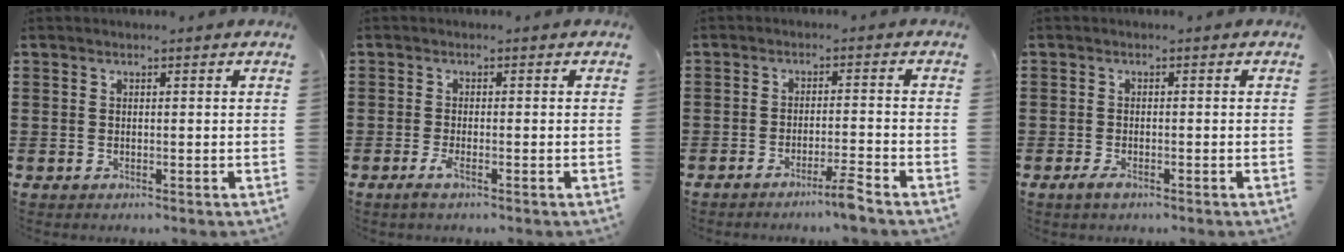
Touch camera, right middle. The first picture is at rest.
{"total": 2.0, "force": [-0.8, 0.3, 1.8], "torque": [-0.045, -0.008, -0.020]}
{"total": 3.8, "force": [-3.1, -0.3, 2.2], "torque": [-0.040, -0.008, -0.060]}
{"total": 1.5, "force": [-0.9, 0.7, 1.0], "torque": [-0.028, -0.003, -0.021]}